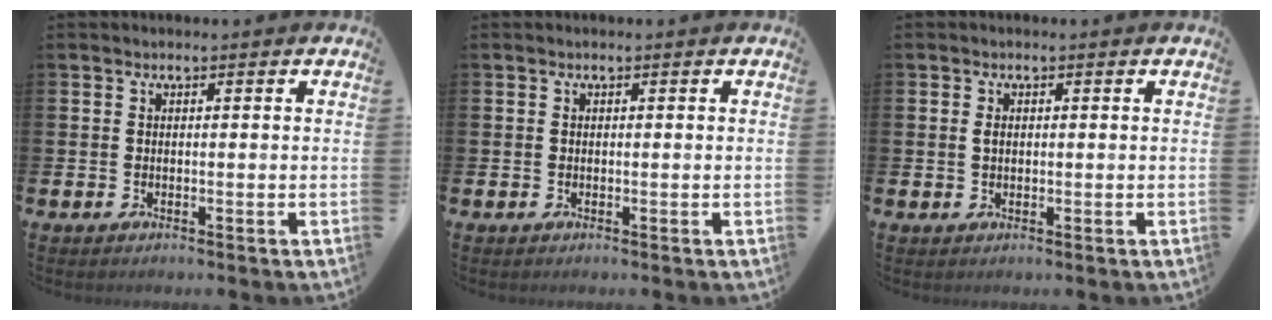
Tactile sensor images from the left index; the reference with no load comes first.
{"total": 0.0}
{"total": 0.9, "force": [0.3, 0.6, 0.6], "torque": [0.000, 0.001, 0.001]}